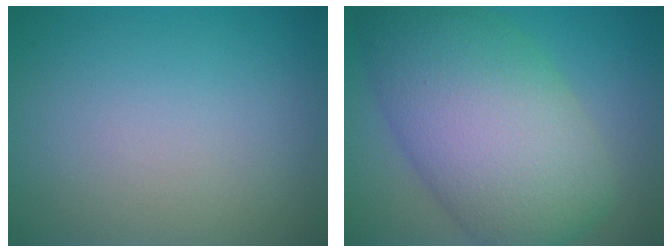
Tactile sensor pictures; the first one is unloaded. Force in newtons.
{"total": 12.1, "press": 12.1, "slide": 0.4}